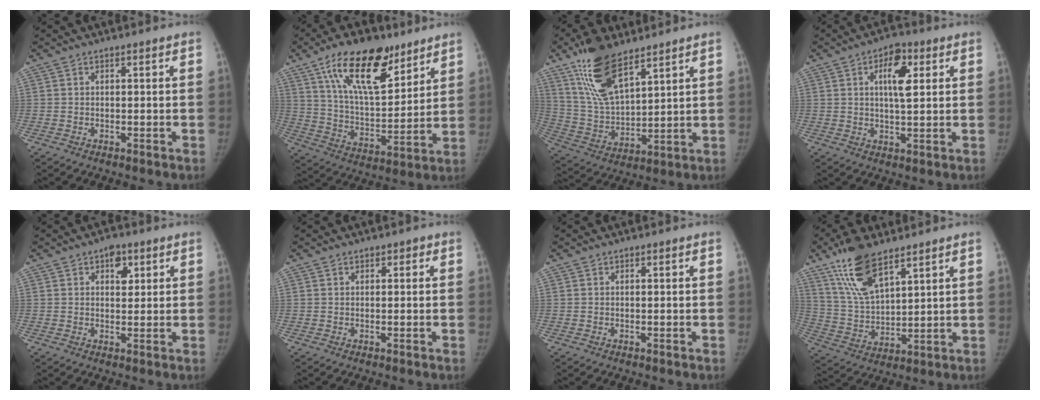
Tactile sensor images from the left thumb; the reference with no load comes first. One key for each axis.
{"total": 19.8, "fx": 11.8, "fy": 8.9, "fz": 13.1, "tx": -0.186, "ty": -0.054, "tz": 0.211}
{"total": 15.3, "fx": 10.0, "fy": 6.0, "fz": 9.9, "tx": -0.164, "ty": -0.045, "tz": 0.202}
{"total": 7.3, "fx": 2.4, "fy": 3.3, "fz": 6.1, "tx": -0.078, "ty": -0.006, "tz": 0.035}
{"total": 4.3, "fx": 2.0, "fy": 3.0, "fz": 2.4, "tx": -0.004, "ty": -0.005, "tz": 0.024}
{"total": 1.2, "fx": 0.5, "fy": 1.0, "fz": 0.2, "tx": 0.015, "ty": 0.000, "tz": 0.000}
{"total": 0.0}
{"total": 13.4, "fx": 8.8, "fy": 5.1, "fz": 8.6, "tx": -0.148, "ty": -0.037, "tz": 0.179}